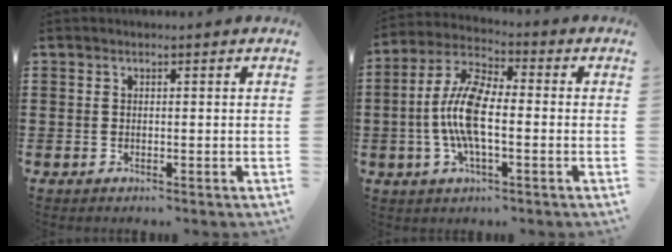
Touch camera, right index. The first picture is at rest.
{"total": 9.2, "force": [-1.2, 3.4, 8.5], "torque": [-0.189, -0.005, -0.027]}